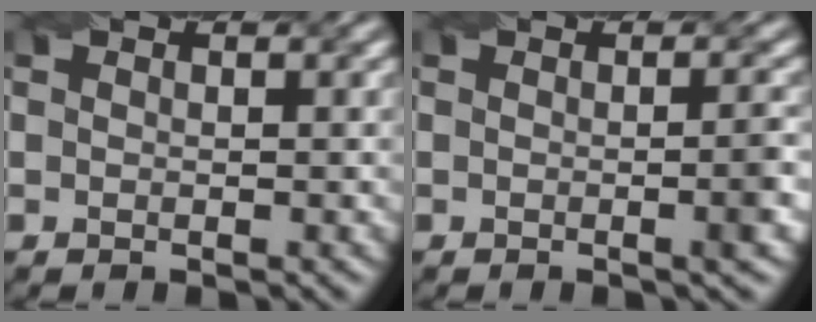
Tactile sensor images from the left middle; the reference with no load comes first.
{"total": 2.4, "force": [-0.4, 0.4, 2.3], "torque": [-0.025, 0.000, -0.008]}